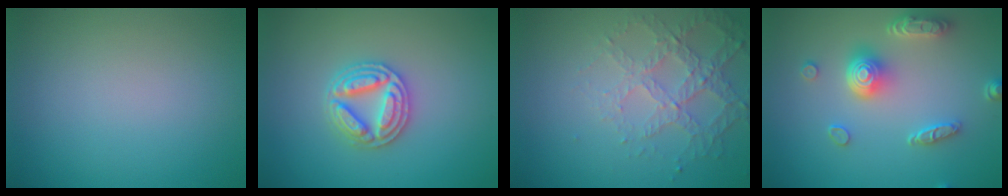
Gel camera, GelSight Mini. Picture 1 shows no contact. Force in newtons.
{"total": 4.5, "press": 4.4, "slide": 0.7}
{"total": 4.3, "press": 3.2, "slide": 2.9}
{"total": 4.9, "press": 4.0, "slide": 2.9}